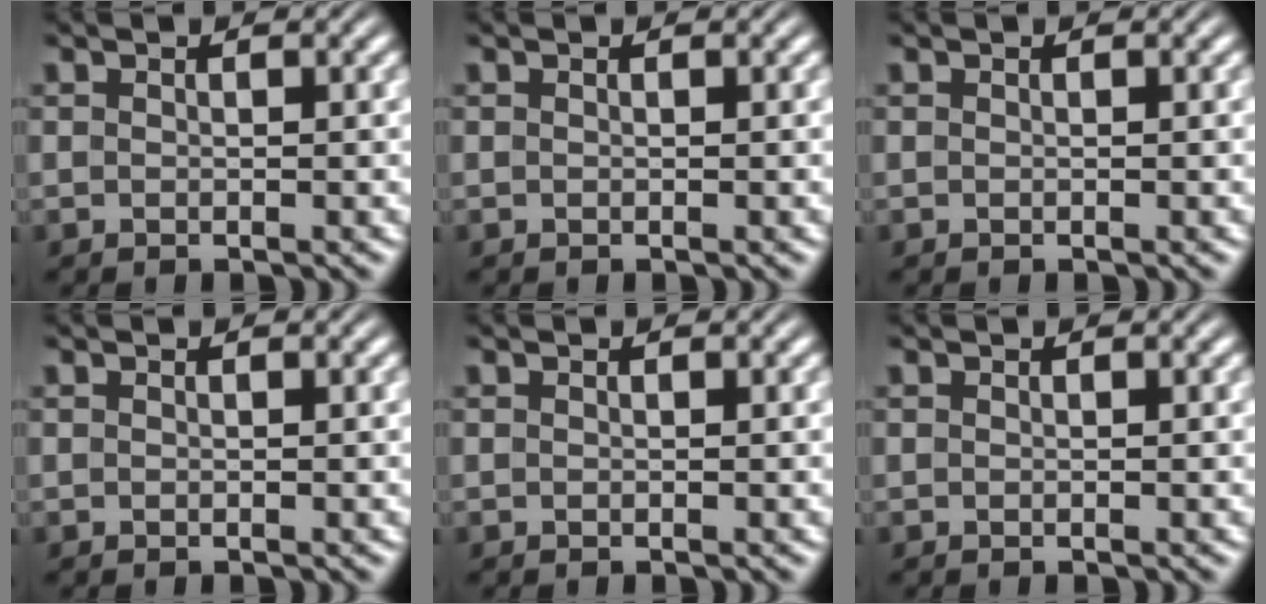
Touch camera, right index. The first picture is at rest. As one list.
[{"total": 0.0}, {"total": 0.0}, {"total": 0.0}, {"total": 0.0}, {"total": 0.0}]